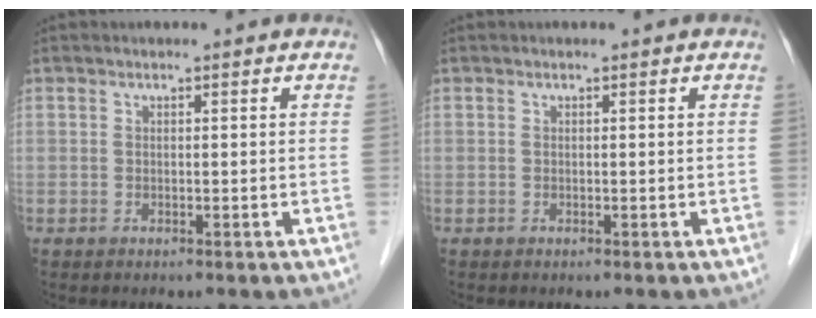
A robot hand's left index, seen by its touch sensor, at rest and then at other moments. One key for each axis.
{"total": 0.0}